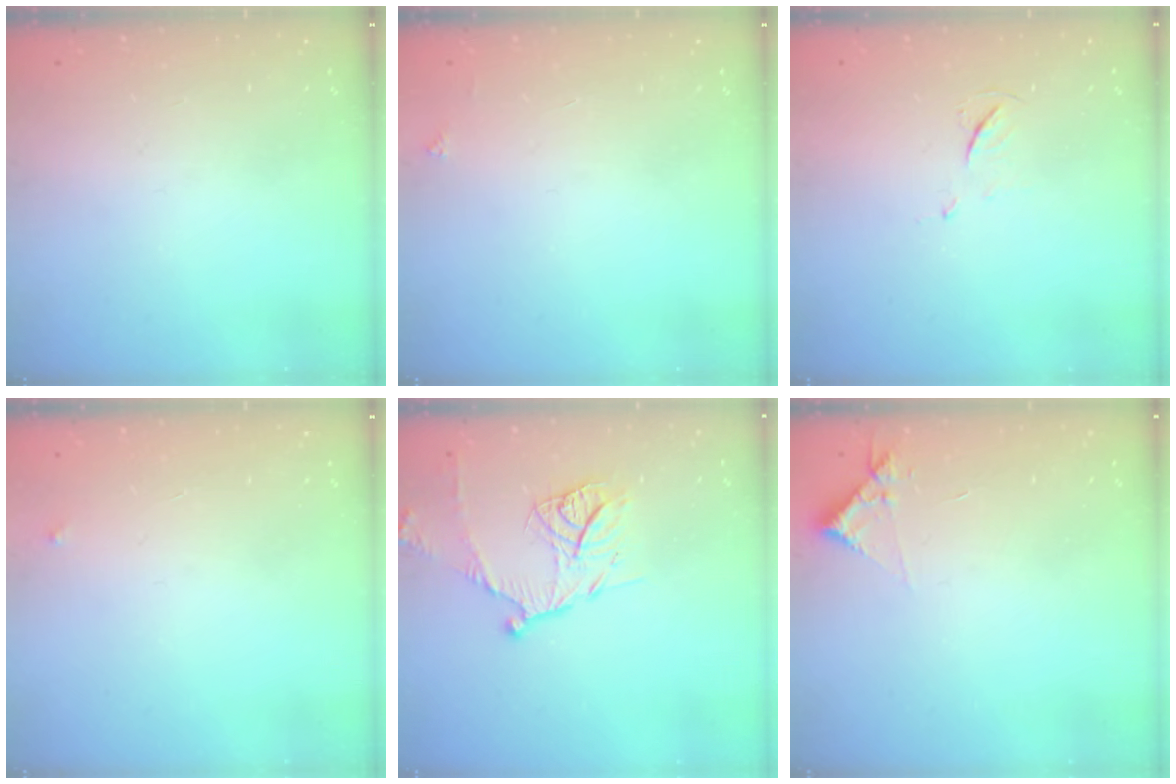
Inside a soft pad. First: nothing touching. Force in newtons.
{"total": 2.0, "press": 2.0, "slide": 0.3}
{"total": 4.9, "press": 4.9, "slide": 0.7}
{"total": 2.5, "press": 2.4, "slide": 0.4}
{"total": 12.4, "press": 12.4, "slide": 1.0}
{"total": 3.9, "press": 3.9, "slide": 0.5}